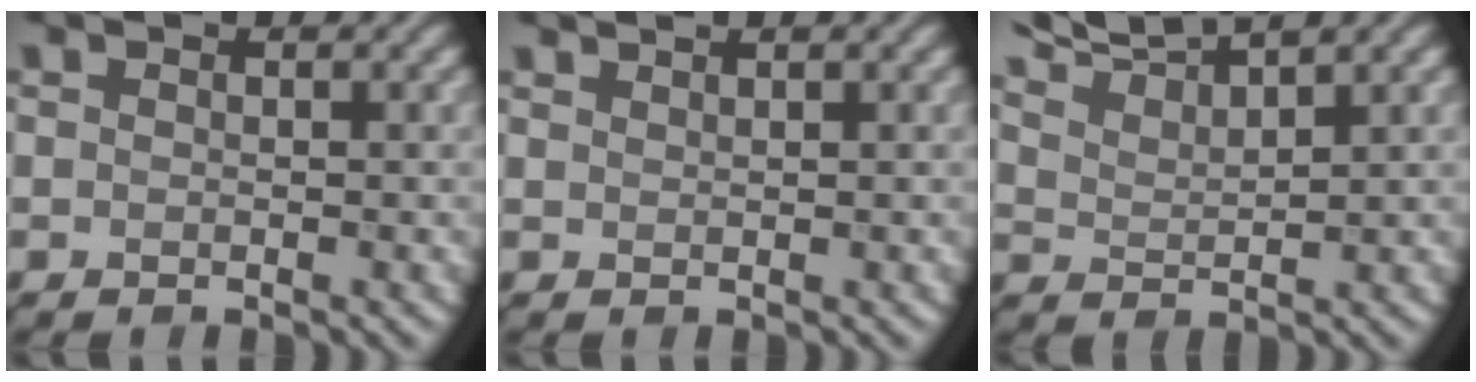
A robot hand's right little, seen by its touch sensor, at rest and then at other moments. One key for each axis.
{"total": 1.0, "fx": 0.9, "fy": 0.1, "fz": 0.3, "tx": -0.002, "ty": 0.001, "tz": 0.013}
{"total": 5.7, "fx": 5.2, "fy": 0.8, "fz": 2.2, "tx": -0.054, "ty": 0.019, "tz": 0.091}